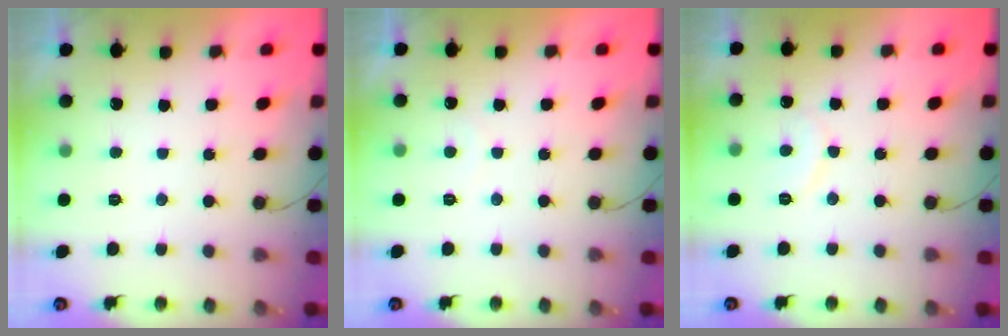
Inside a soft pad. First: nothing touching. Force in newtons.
{"total": 4.4, "press": 4.4, "slide": 0.2}
{"total": 6.8, "press": 6.8, "slide": 0.6}